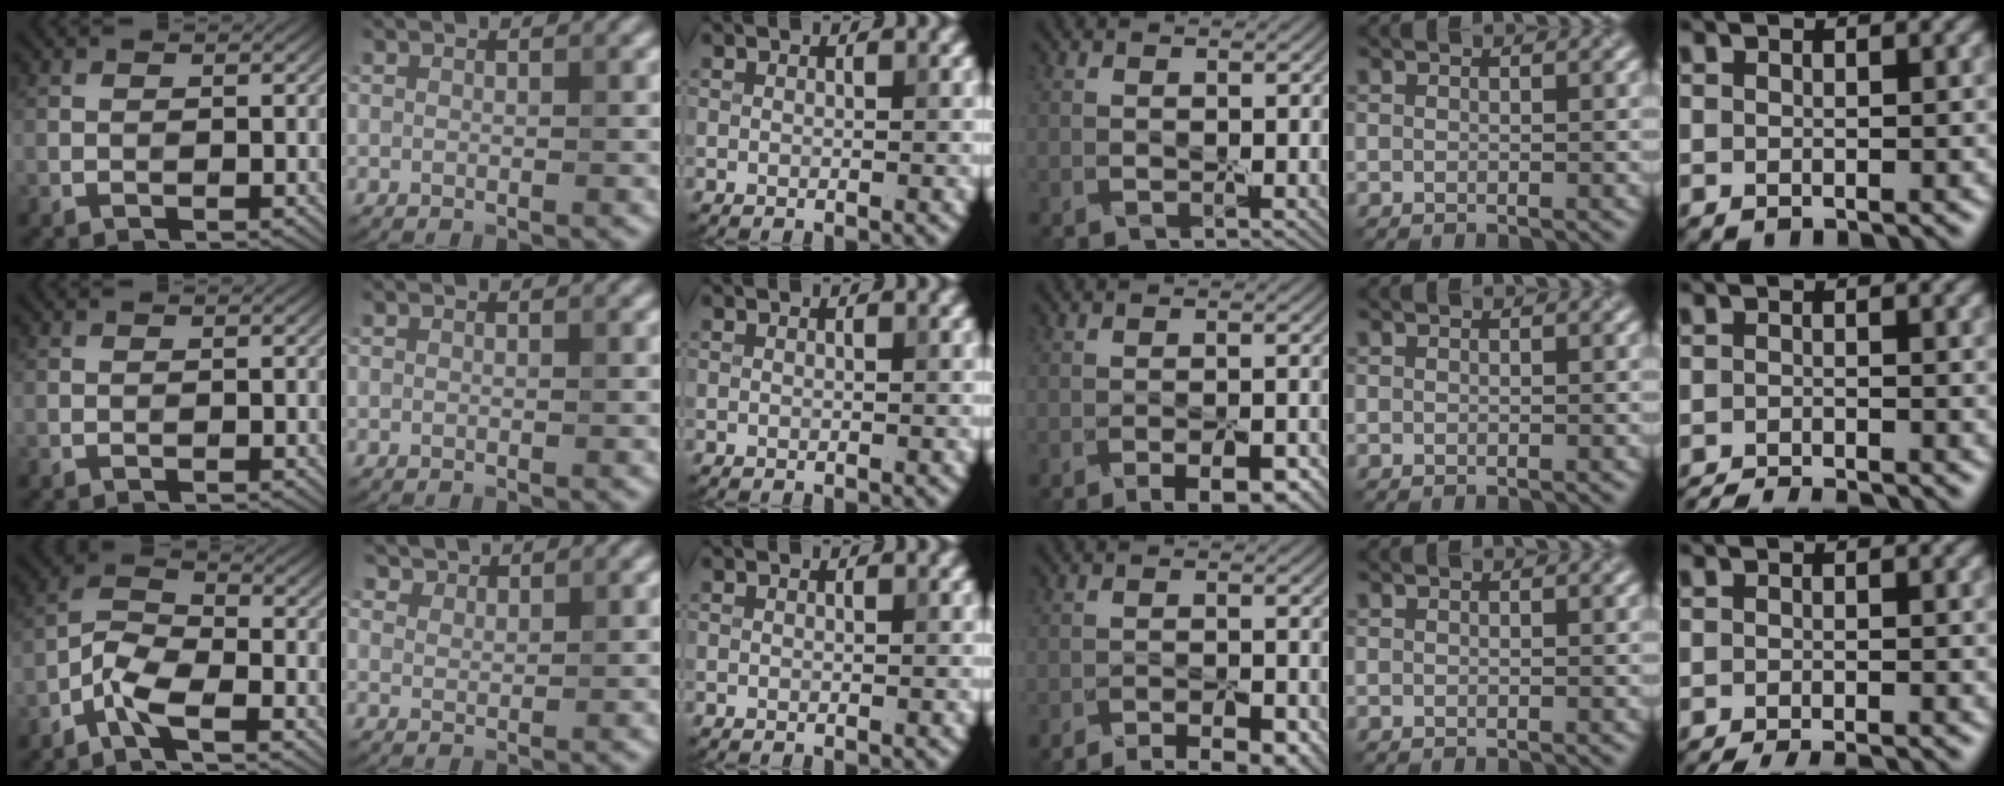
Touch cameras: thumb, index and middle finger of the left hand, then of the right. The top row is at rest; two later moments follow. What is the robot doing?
{"motion": "peel", "object": "small bumper sticker"}